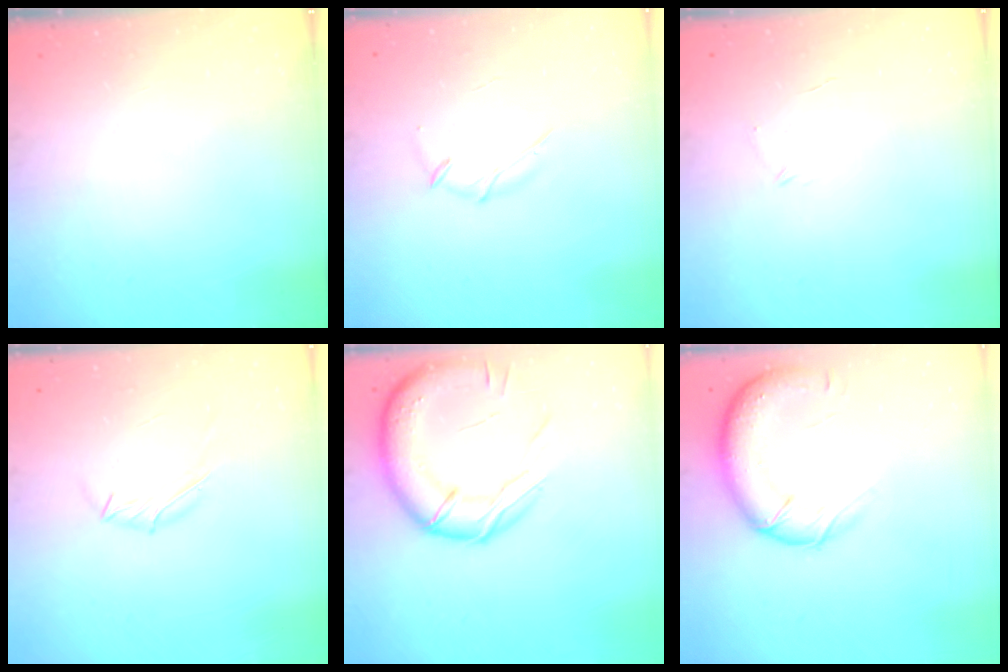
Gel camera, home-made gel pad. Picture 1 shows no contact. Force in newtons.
{"total": 3.8, "press": 3.7, "slide": 0.9}
{"total": 4.2, "press": 4.1, "slide": 0.8}
{"total": 4.7, "press": 4.6, "slide": 1.1}
{"total": 17.5, "press": 17.4, "slide": 2.2}
{"total": 14.9, "press": 14.3, "slide": 3.9}